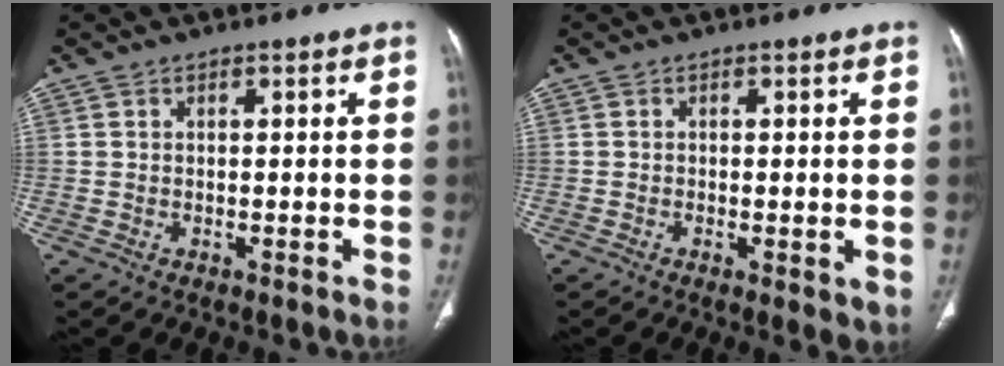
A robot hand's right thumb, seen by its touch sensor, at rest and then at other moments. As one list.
[{"total": 3.2, "force": [-0.6, 1.1, 3.0], "torque": [-0.043, -0.010, -0.010]}]